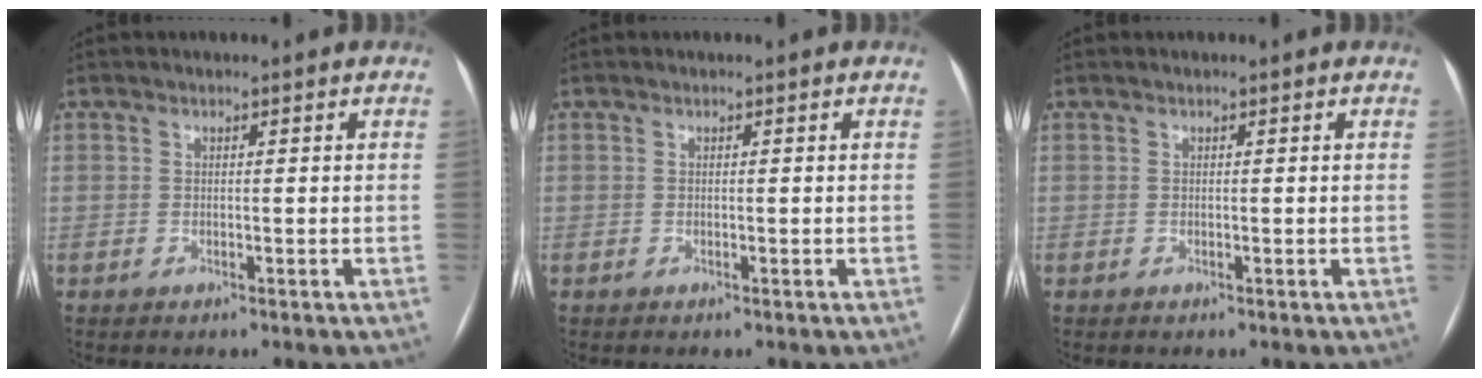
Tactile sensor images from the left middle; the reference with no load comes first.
{"total": 0.0}
{"total": 0.0}